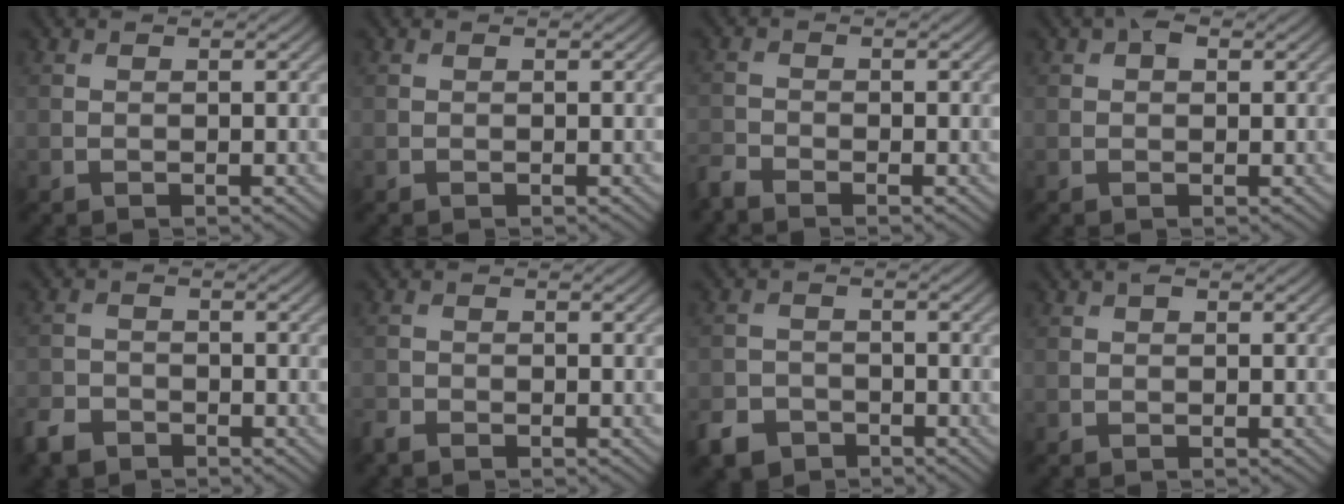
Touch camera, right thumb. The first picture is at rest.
{"total": 0.0}
{"total": 2.1, "force": [-2.0, 0.4, 0.5], "torque": [-0.016, -0.009, -0.054]}
{"total": 1.7, "force": [0.7, 1.0, 1.2], "torque": [-0.018, 0.005, 0.007]}
{"total": 3.6, "force": [-2.8, 1.9, 1.1], "torque": [-0.027, -0.008, -0.067]}
{"total": 1.5, "force": [-1.3, 0.6, 0.4], "torque": [-0.011, -0.003, -0.035]}
{"total": 3.9, "force": [-2.8, 2.5, 1.2], "torque": [-0.030, -0.005, -0.059]}
{"total": 0.6, "force": [0.3, 0.4, 0.4], "torque": [-0.004, -0.001, 0.002]}